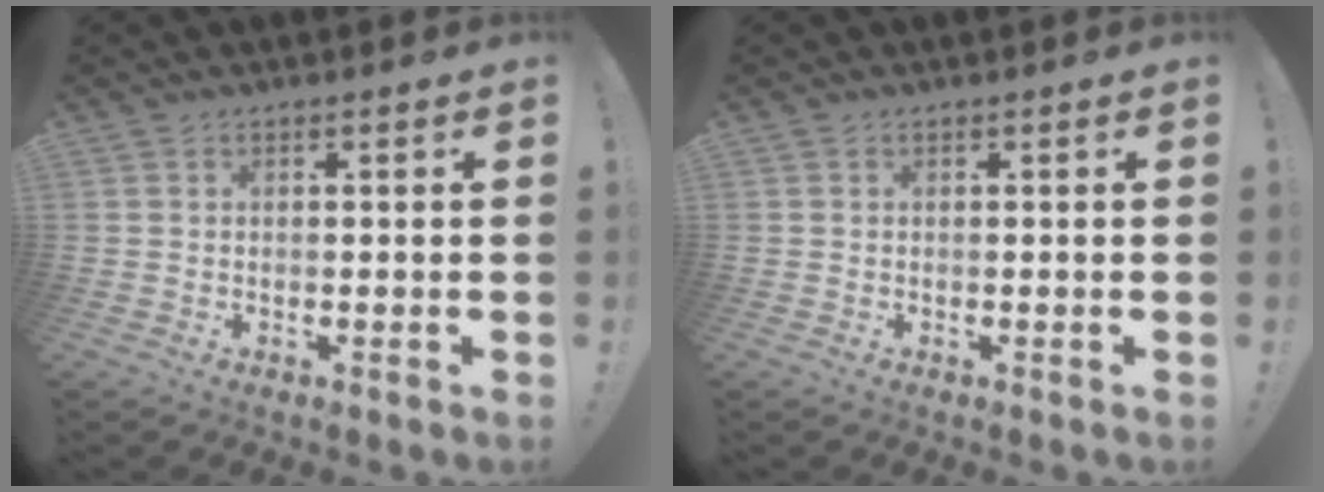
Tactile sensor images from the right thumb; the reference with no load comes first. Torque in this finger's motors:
{"motor_torque": [-0.16, -0.16, -0.01, 0.00, 0.00]}